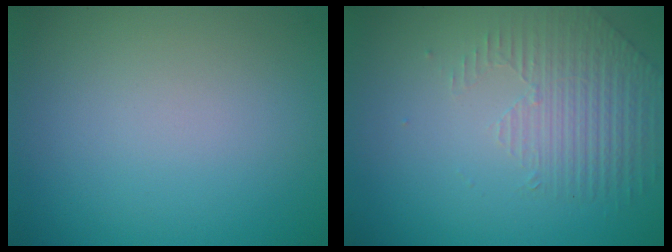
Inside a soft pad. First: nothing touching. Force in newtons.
{"total": 1.7, "press": 1.3, "slide": 1.1}